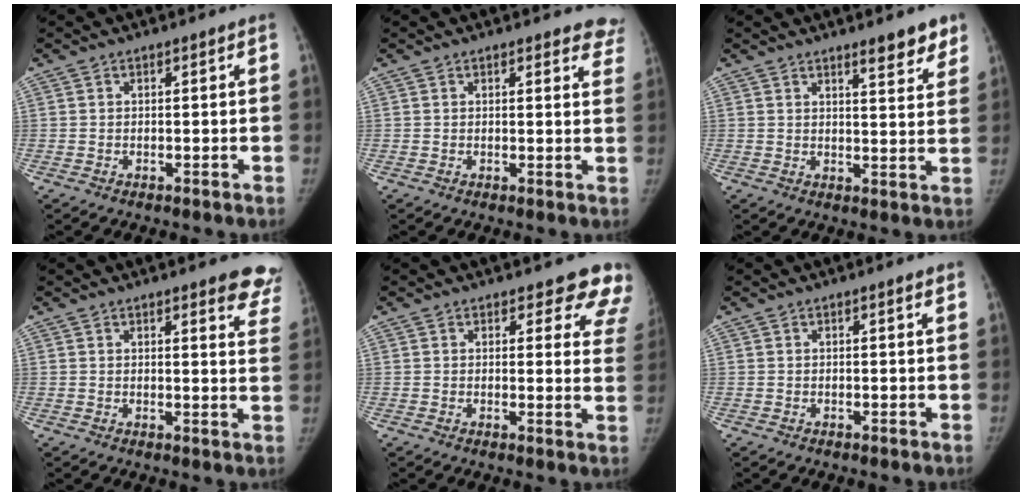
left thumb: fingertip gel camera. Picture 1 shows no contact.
{"total": 6.7, "force": [6.0, 2.3, 1.7], "torque": [0.029, -0.024, 0.041]}
{"total": 6.3, "force": [4.7, 1.6, 3.9], "torque": [-0.030, -0.031, 0.061]}
{"total": 10.0, "force": [8.0, 2.7, 5.4], "torque": [-0.019, -0.037, 0.068]}
{"total": 10.2, "force": [9.2, 3.8, 2.0], "torque": [0.038, -0.056, 0.067]}
{"total": 0.9, "force": [0.6, 0.1, 0.7], "torque": [-0.008, 0.000, 0.006]}